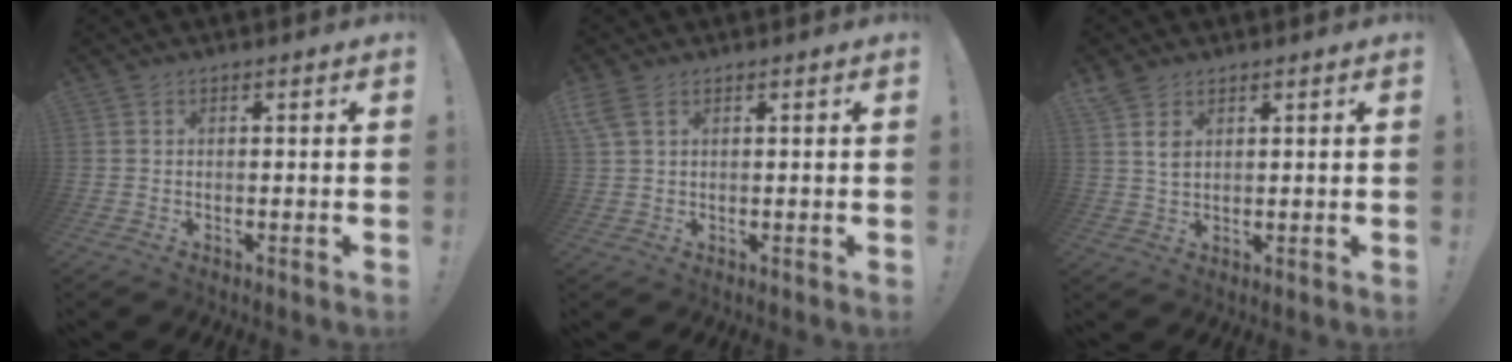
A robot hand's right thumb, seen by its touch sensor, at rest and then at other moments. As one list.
[{"total": 4.0, "force": [2.0, 1.9, 2.9], "torque": [-0.058, 0.001, 0.041]}, {"total": 4.0, "force": [2.1, 2.1, 2.6], "torque": [-0.041, -0.008, 0.038]}]